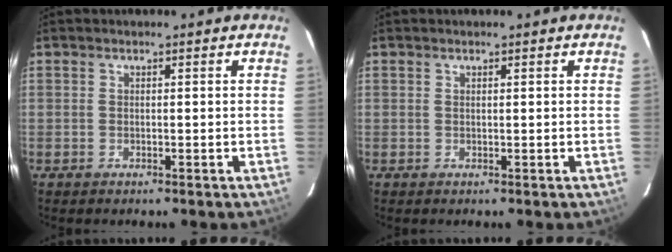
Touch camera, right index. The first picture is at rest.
{"total": 0.0}